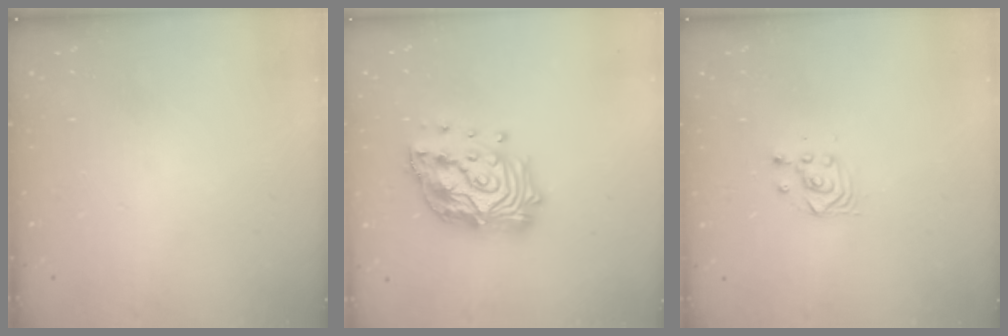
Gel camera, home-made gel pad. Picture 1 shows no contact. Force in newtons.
{"total": 19.2, "press": 19.1, "slide": 1.9}
{"total": 3.3, "press": 3.3, "slide": 0.3}